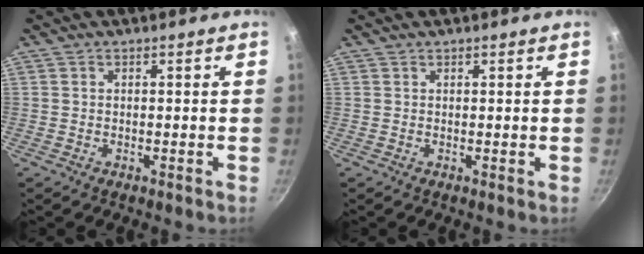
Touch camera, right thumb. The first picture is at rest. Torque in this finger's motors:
{"motor_torque": [-0.05, -0.10, 0.34, -0.14, 0.02]}